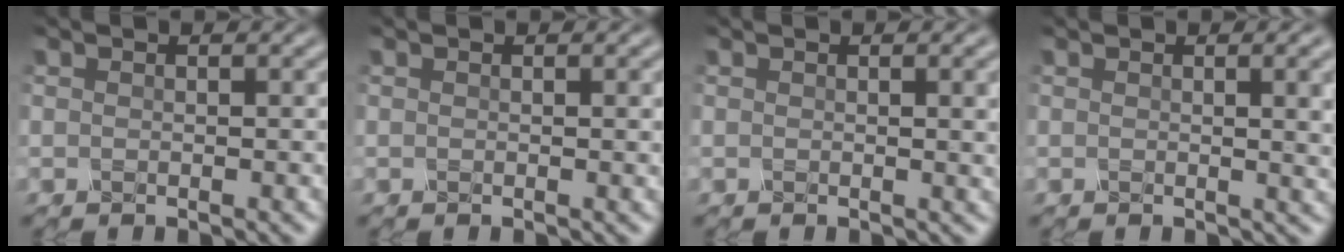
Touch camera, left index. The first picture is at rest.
{"total": 1.4, "force": [0.4, 0.5, 1.2], "torque": [-0.005, -0.001, -0.001]}
{"total": 4.0, "force": [1.1, 1.8, 3.4], "torque": [-0.019, 0.023, 0.001]}
{"total": 6.5, "force": [1.6, 3.0, 5.6], "torque": [-0.023, 0.038, 0.006]}